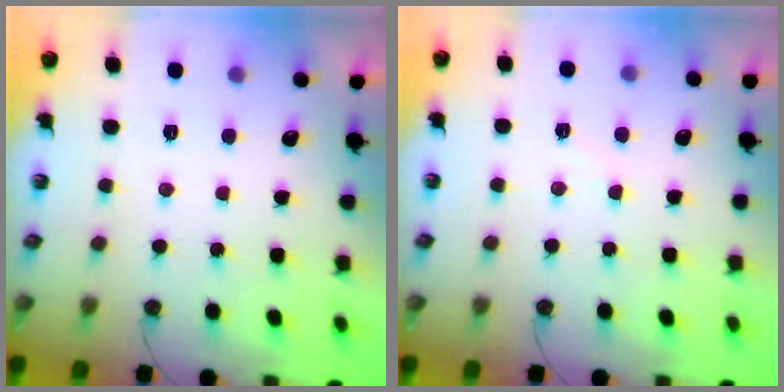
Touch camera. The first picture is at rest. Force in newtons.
{"total": 6.2, "press": 6.2, "slide": 0.8}